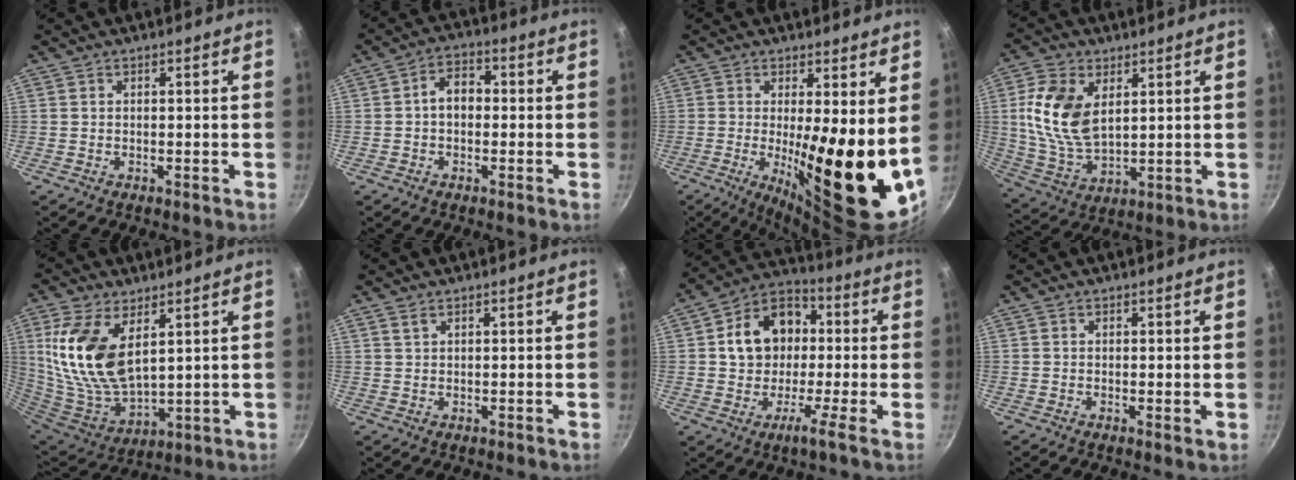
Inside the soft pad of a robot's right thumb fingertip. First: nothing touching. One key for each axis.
{"total": 5.6, "fx": -0.2, "fy": 4.1, "fz": 3.9, "tx": -0.035, "ty": 0.019, "tz": -0.013}
{"total": 17.0, "fx": -0.2, "fy": 4.7, "fz": 16.4, "tx": -0.219, "ty": -0.026, "tz": 0.003}
{"total": 13.9, "fx": 3.5, "fy": 8.4, "fz": 10.5, "tx": -0.198, "ty": -0.018, "tz": 0.077}
{"total": 17.8, "fx": 5.9, "fy": 9.5, "fz": 13.9, "tx": -0.277, "ty": -0.039, "tz": 0.129}
{"total": 1.2, "fx": 0.8, "fy": 0.6, "fz": 0.7, "tx": -0.012, "ty": -0.001, "tz": 0.016}
{"total": 12.1, "fx": 0.2, "fy": 8.4, "fz": 8.6, "tx": -0.124, "ty": 0.040, "tz": -0.022}
{"total": 0.7, "fx": 0.3, "fy": 0.2, "fz": 0.6, "tx": -0.008, "ty": -0.007, "tz": 0.001}